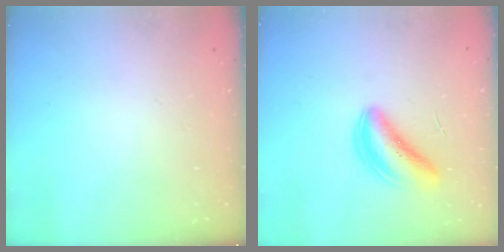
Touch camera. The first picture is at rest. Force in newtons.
{"total": 5.7, "press": 5.6, "slide": 1.1}